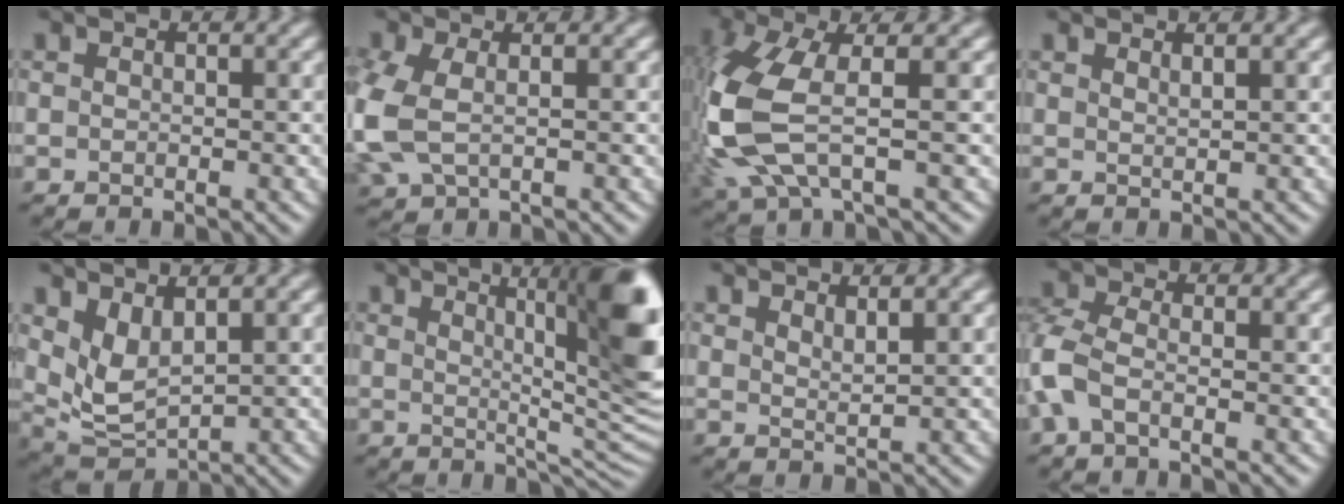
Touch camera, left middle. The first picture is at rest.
{"total": 5.5, "force": [-0.7, 3.4, 4.2], "torque": [-0.129, -0.011, -0.013]}
{"total": 8.1, "force": [-0.9, 3.3, 7.3], "torque": [-0.207, -0.005, -0.025]}
{"total": 0.9, "force": [0.8, -0.4, 0.4], "torque": [-0.013, 0.004, 0.015]}
{"total": 3.4, "force": [1.7, 1.5, 2.6], "torque": [-0.064, -0.008, 0.041]}
{"total": 11.7, "force": [3.4, 2.7, 10.8], "torque": [-0.116, 0.008, 0.045]}
{"total": 1.3, "force": [1.2, -0.3, 0.6], "torque": [-0.017, 0.003, 0.022]}
{"total": 3.4, "force": [-1.2, 1.8, 2.7], "torque": [-0.076, 0.008, -0.039]}